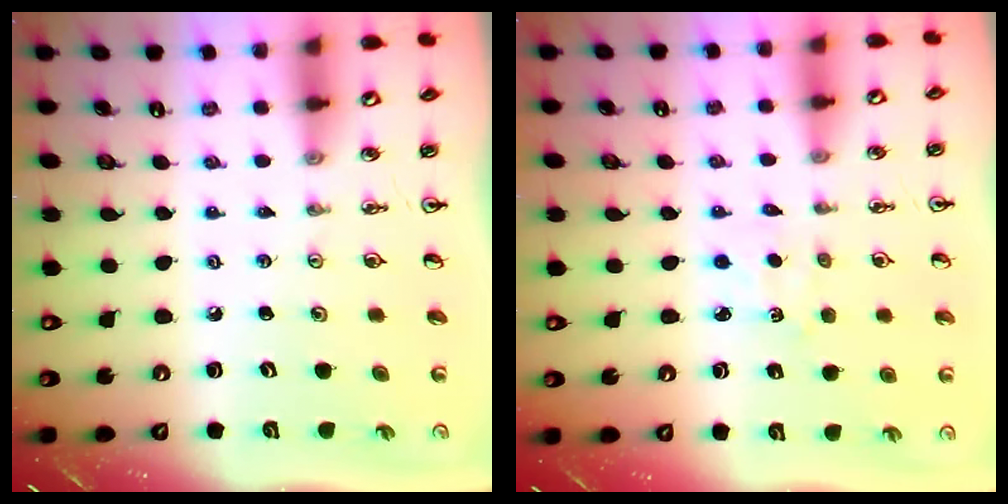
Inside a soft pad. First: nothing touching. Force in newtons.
{"total": 2.2, "press": 2.2, "slide": 0.4}